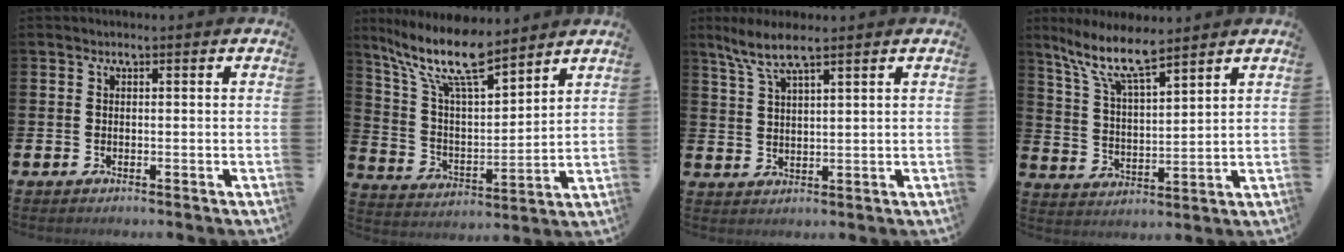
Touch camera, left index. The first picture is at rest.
{"total": 12.1, "force": [10.1, 2.5, 6.1], "torque": [-0.150, -0.054, 0.175]}
{"total": 6.0, "force": [4.7, 1.0, 3.6], "torque": [-0.086, -0.005, 0.084]}
{"total": 9.1, "force": [7.4, 2.0, 5.0], "torque": [-0.117, -0.028, 0.130]}